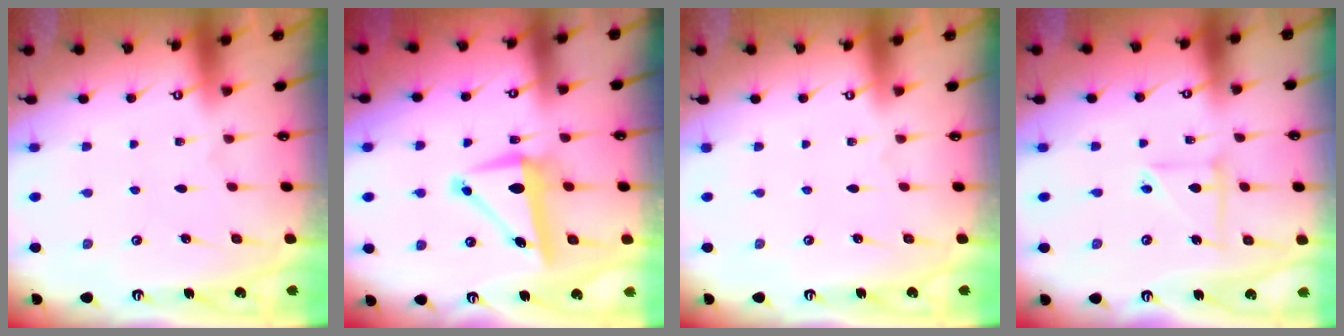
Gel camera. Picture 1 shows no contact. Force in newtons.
{"total": 9.7, "press": 9.4, "slide": 2.3}
{"total": 0.0}
{"total": 5.3, "press": 5.3, "slide": 0.5}